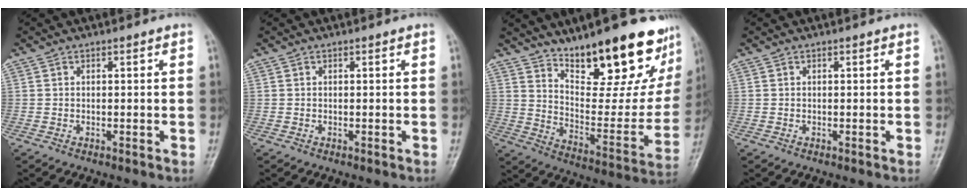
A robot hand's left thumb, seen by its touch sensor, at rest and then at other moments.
{"total": 0.0}
{"total": 24.7, "force": [17.2, 8.3, 15.6], "torque": [-0.180, -0.108, 0.259]}
{"total": 0.0}